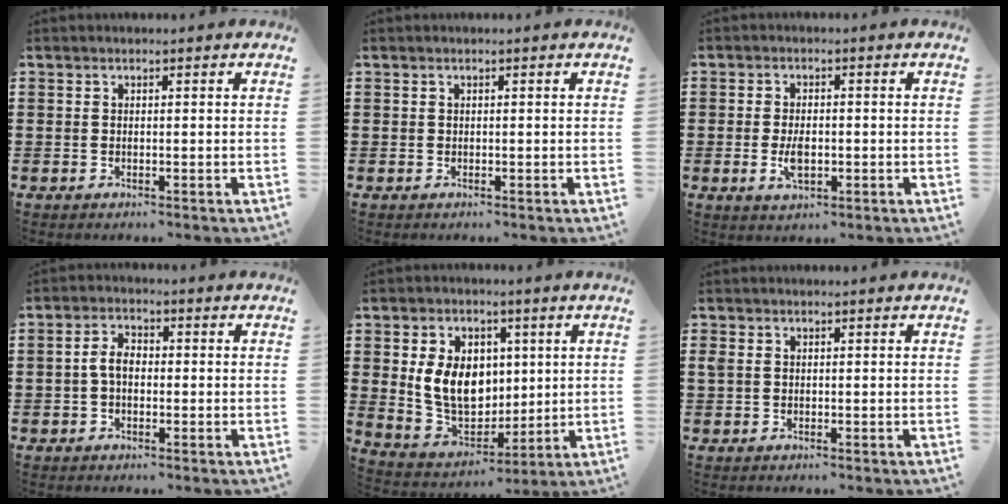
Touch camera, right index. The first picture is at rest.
{"total": 0.0}
{"total": 3.8, "force": [-0.8, 1.8, 3.2], "torque": [-0.066, -0.002, -0.014]}
{"total": 3.7, "force": [-0.4, 2.2, 3.0], "torque": [-0.071, 0.001, -0.013]}
{"total": 10.3, "force": [1.5, 7.9, 6.5], "torque": [-0.155, 0.009, 0.024]}
{"total": 1.2, "force": [0.3, 1.0, 0.7], "torque": [-0.023, 0.004, 0.002]}